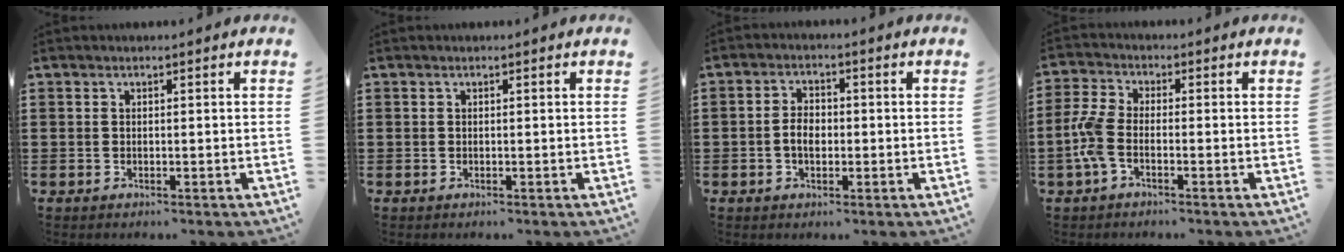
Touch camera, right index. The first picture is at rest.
{"total": 0.0}
{"total": 3.2, "force": [-0.6, 2.0, 2.5], "torque": [-0.054, 0.003, -0.015]}
{"total": 5.0, "force": [-1.8, 2.2, 4.1], "torque": [-0.114, -0.009, -0.043]}